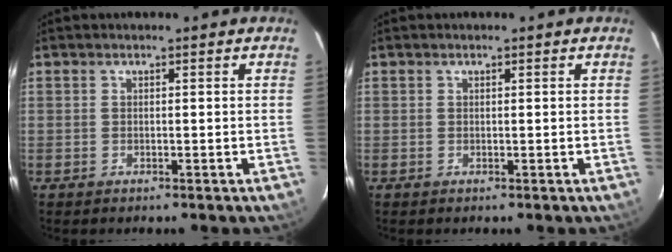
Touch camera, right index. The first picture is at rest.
{"total": 0.0}